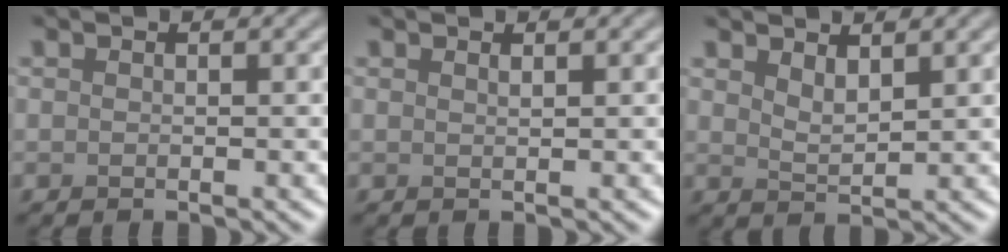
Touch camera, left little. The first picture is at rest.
{"total": 0.6, "force": [0.5, 0.1, 0.3], "torque": [0.000, 0.000, 0.009]}
{"total": 2.1, "force": [1.6, 0.6, 1.2], "torque": [-0.024, -0.006, 0.033]}